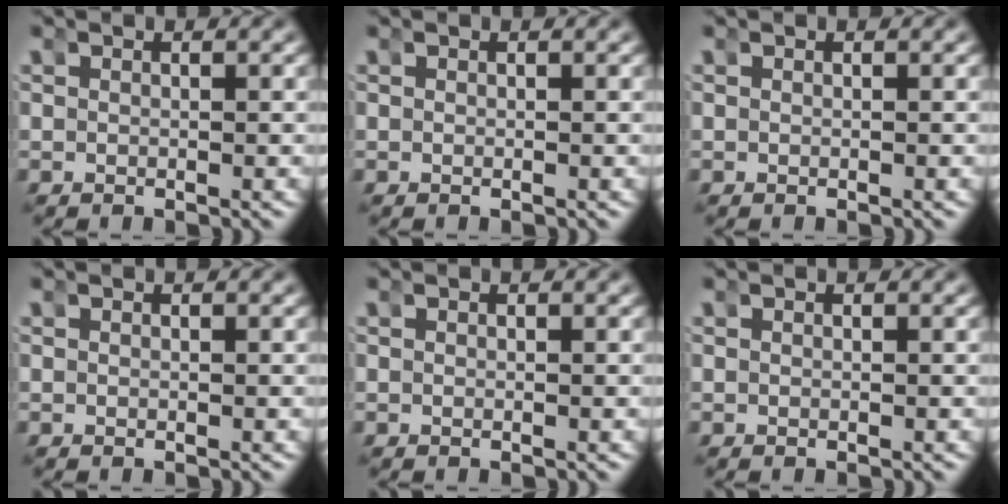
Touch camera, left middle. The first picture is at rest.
{"total": 0.0}
{"total": 0.0}
{"total": 0.0}
{"total": 0.0}
{"total": 0.0}